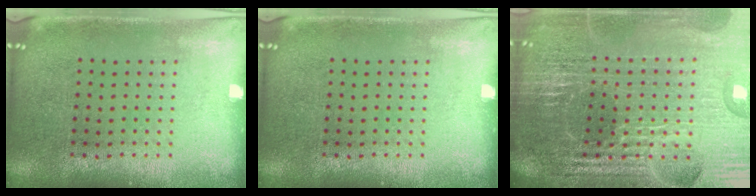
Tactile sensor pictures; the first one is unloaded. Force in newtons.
{"total": 0.0}
{"total": 6.3, "press": 5.6, "slide": 2.8}